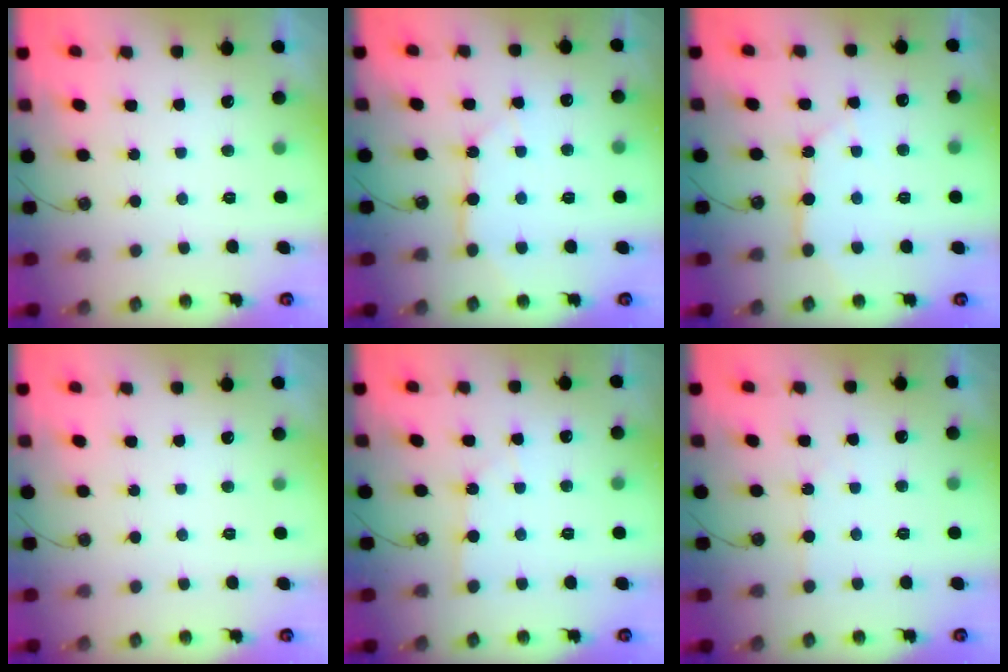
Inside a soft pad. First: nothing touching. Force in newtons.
{"total": 6.7, "press": 6.7, "slide": 0.4}
{"total": 6.8, "press": 6.8, "slide": 0.7}
{"total": 0.0}
{"total": 2.6, "press": 2.6, "slide": 0.4}
{"total": 2.2, "press": 2.2, "slide": 0.4}